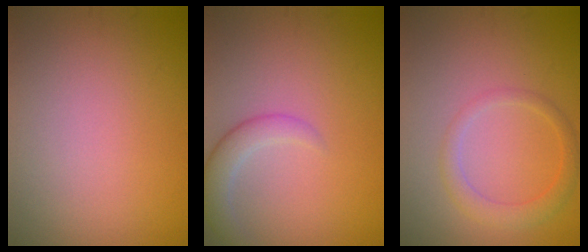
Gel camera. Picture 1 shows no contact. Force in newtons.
{"total": 2.7, "press": 2.7, "slide": 0.2}
{"total": 2.3, "press": 2.3, "slide": 0.1}